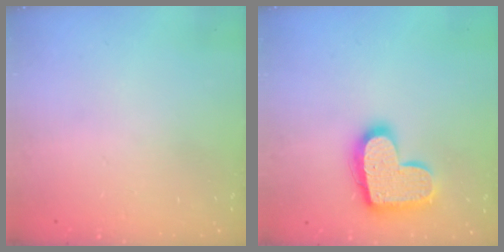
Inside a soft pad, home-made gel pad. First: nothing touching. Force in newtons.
{"total": 17.2, "press": 17.2, "slide": 0.9}